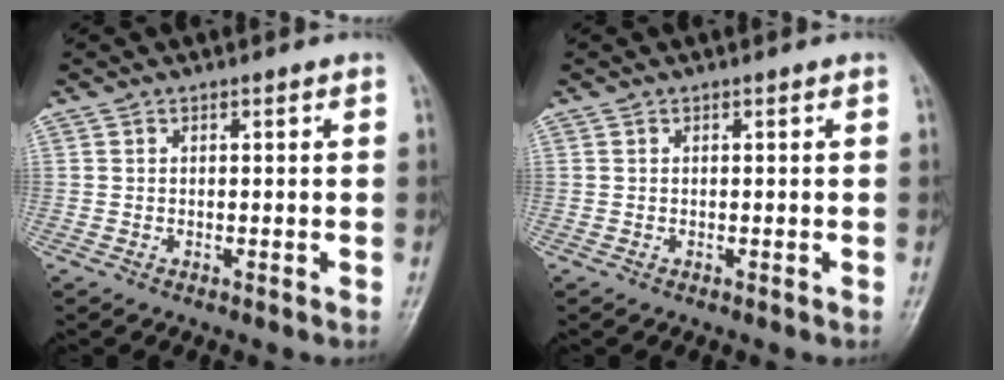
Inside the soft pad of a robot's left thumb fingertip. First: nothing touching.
{"total": 0.0}